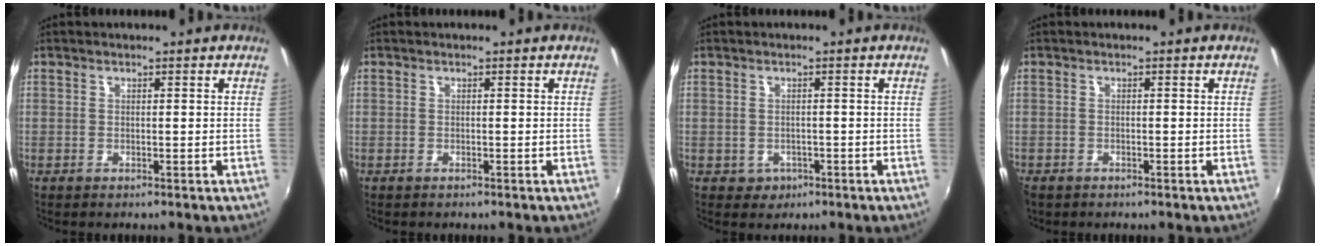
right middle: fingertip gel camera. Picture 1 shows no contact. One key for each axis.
{"total": 0.0}
{"total": 2.6, "fx": -0.9, "fy": 2.3, "fz": 0.7, "tx": -0.018, "ty": -0.003, "tz": -0.009}
{"total": 1.3, "fx": -1.0, "fy": 0.8, "fz": 0.3, "tx": -0.012, "ty": -0.004, "tz": -0.019}